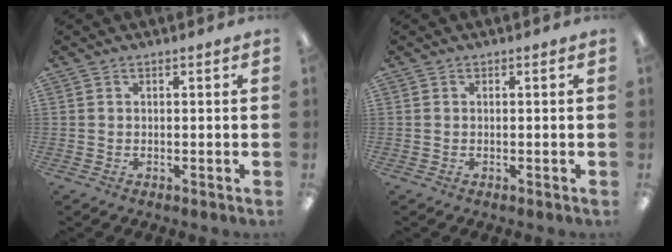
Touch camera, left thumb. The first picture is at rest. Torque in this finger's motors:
{"motor_torque": [-0.04, -0.04, 0.10, -0.06, 0.00]}